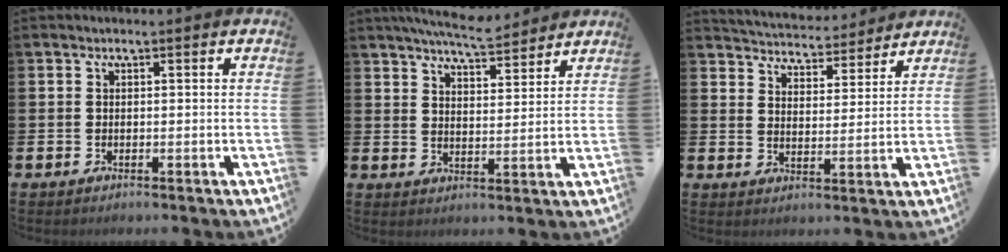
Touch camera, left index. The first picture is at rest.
{"total": 6.6, "force": [6.5, 0.7, 1.3], "torque": [-0.028, -0.035, 0.114]}
{"total": 5.0, "force": [4.9, 0.9, -0.2], "torque": [-0.010, -0.041, 0.084]}